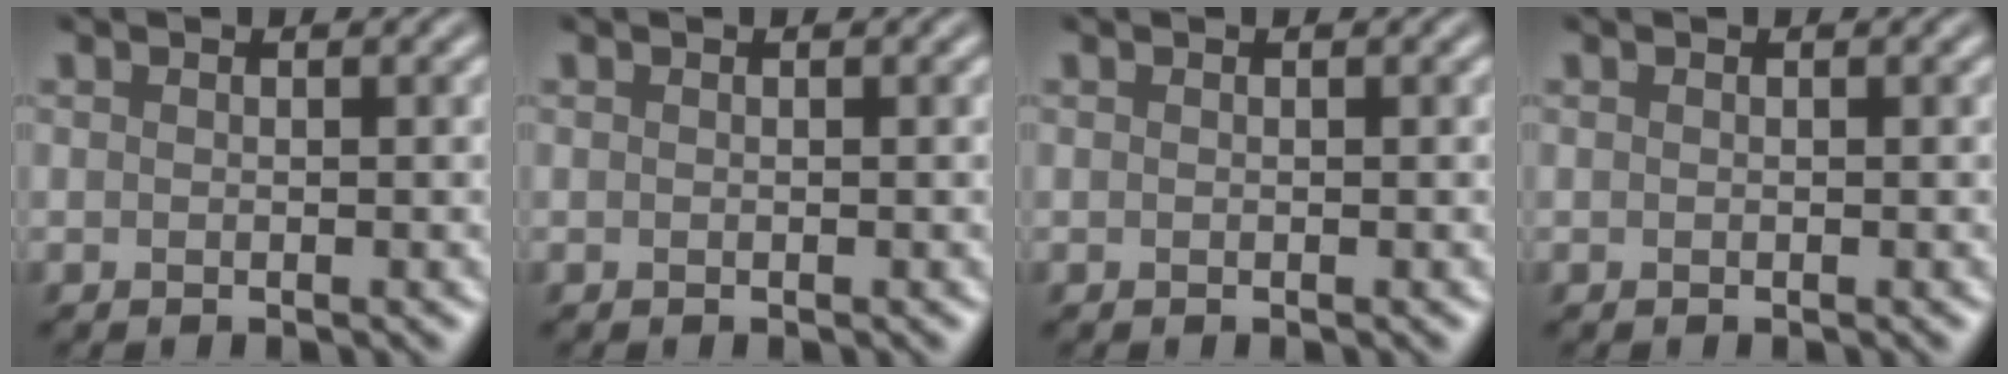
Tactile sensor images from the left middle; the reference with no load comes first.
{"total": 0.0}
{"total": 0.0}
{"total": 0.0}